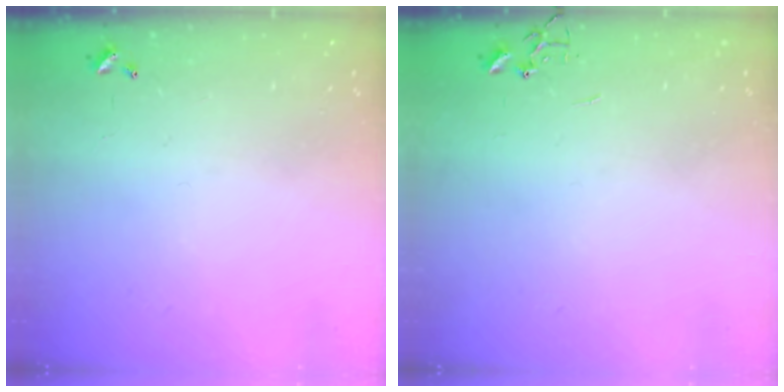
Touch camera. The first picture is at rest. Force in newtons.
{"total": 0.0}